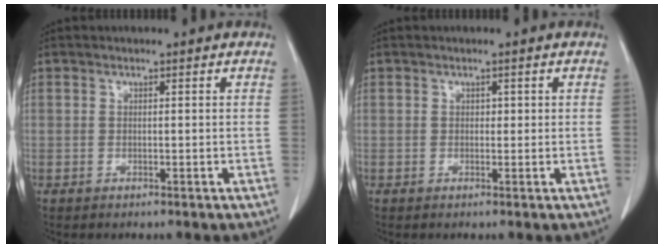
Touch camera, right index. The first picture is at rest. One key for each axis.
{"total": 0.7, "fx": 0.2, "fy": 0.6, "fz": 0.4, "tx": 0.001, "ty": 0.002, "tz": 0.001}